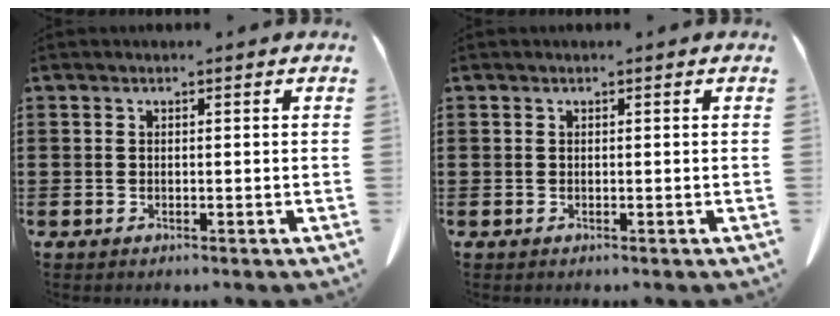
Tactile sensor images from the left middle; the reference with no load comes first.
{"total": 0.0}